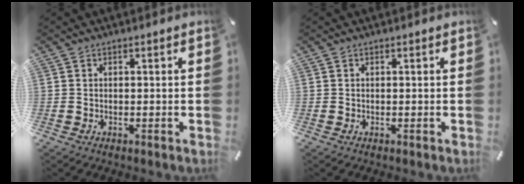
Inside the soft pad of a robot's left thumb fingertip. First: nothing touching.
{"total": 0.0}